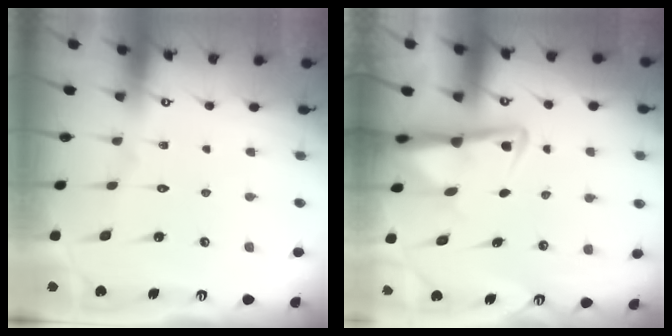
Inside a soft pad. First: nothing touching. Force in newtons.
{"total": 4.4, "press": 4.2, "slide": 1.3}